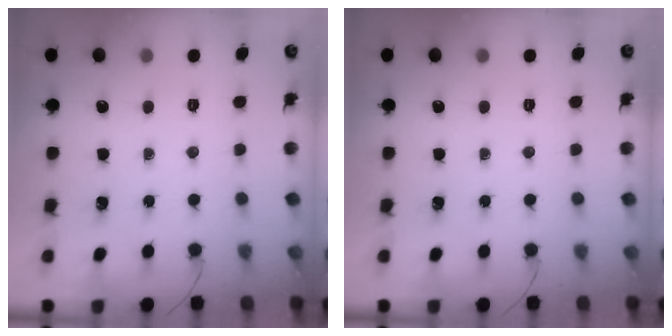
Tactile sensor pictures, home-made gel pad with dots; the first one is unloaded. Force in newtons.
{"total": 0.0}